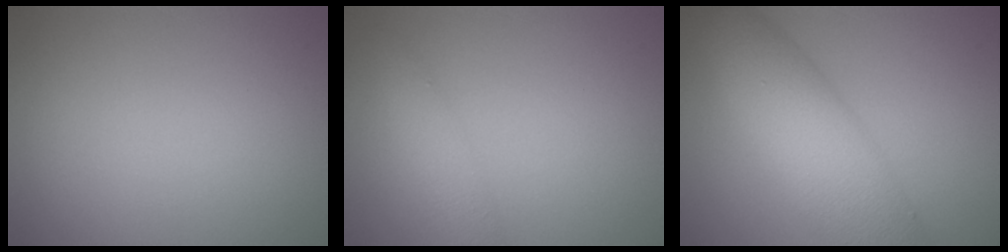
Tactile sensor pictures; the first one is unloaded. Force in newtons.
{"total": 2.2, "press": 2.2, "slide": 0.1}
{"total": 8.4, "press": 8.4, "slide": 0.3}